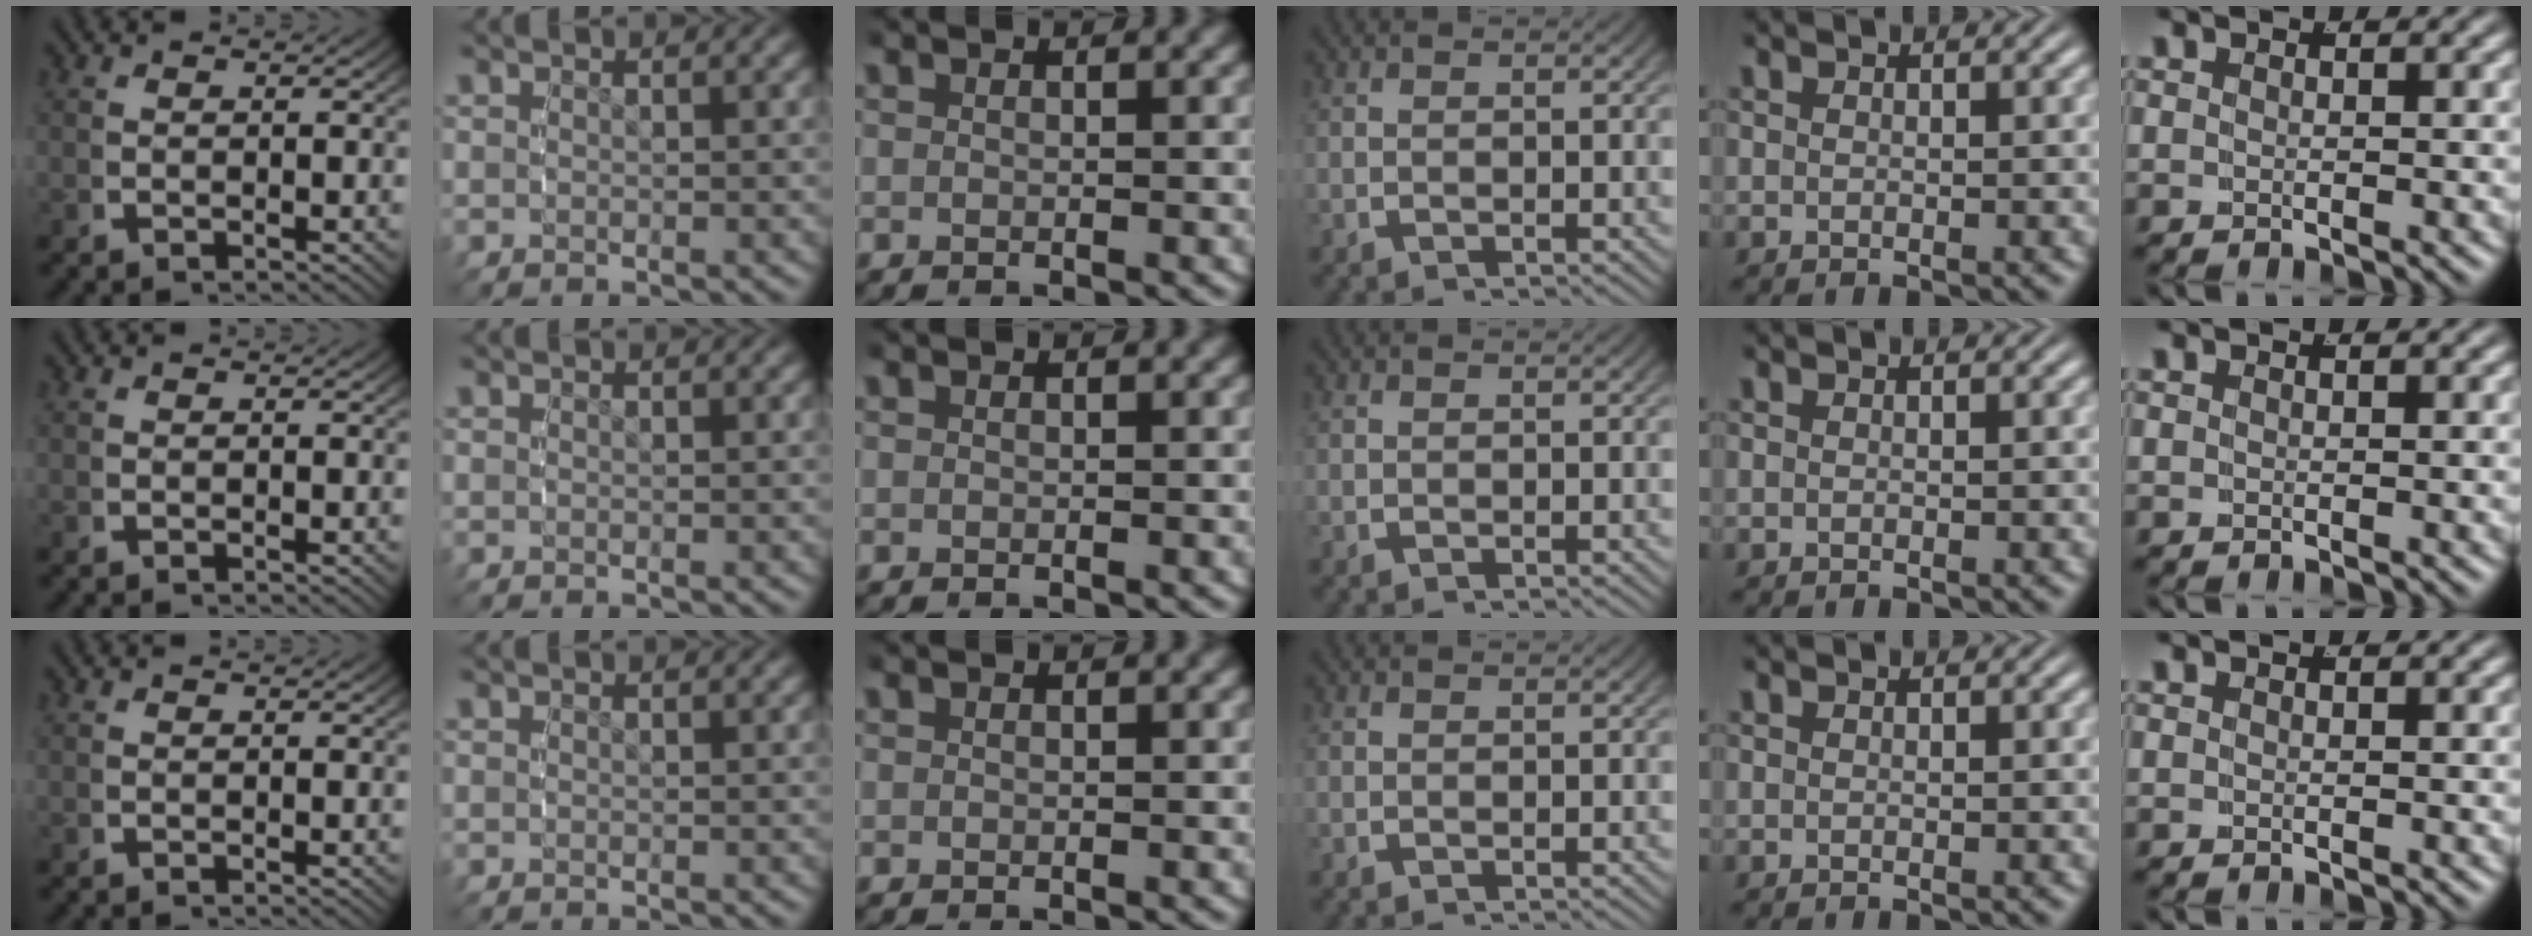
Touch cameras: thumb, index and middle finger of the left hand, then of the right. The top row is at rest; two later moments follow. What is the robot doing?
{"motion": "reach", "object": "pen bag"}